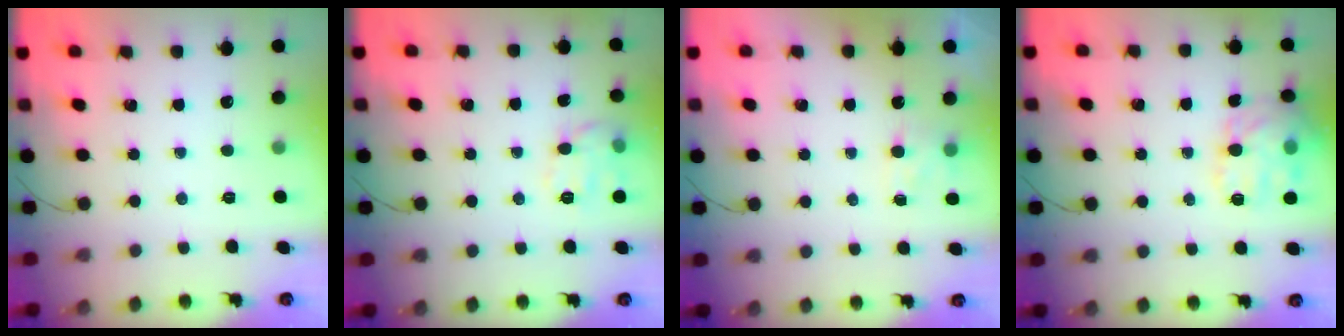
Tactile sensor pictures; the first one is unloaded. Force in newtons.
{"total": 9.9, "press": 9.9, "slide": 0.7}
{"total": 4.5, "press": 4.3, "slide": 1.2}
{"total": 16.2, "press": 16.2, "slide": 1.0}